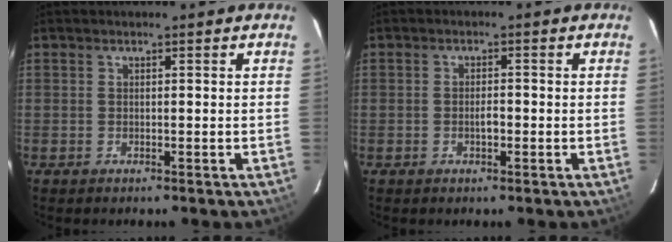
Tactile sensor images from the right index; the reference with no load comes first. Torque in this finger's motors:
{"motor_torque": [0.04, 0.08, 0.07, 0.05]}